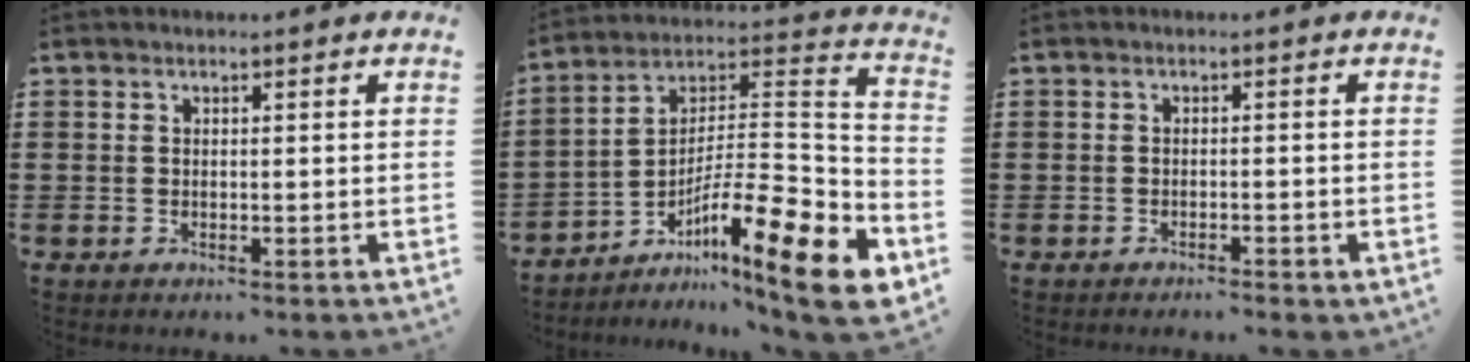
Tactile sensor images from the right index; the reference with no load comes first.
{"total": 14.8, "force": [-8.7, 2.4, 11.8], "torque": [-0.183, 0.001, -0.160]}
{"total": 1.0, "force": [-1.0, 0.0, 0.4], "torque": [-0.011, 0.000, -0.019]}